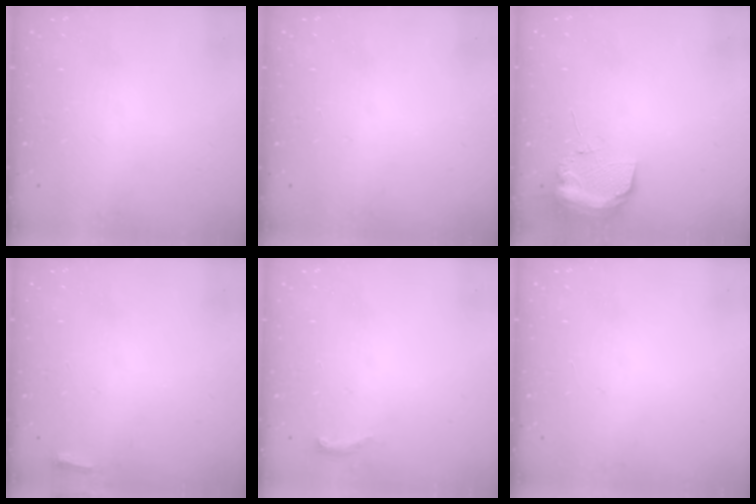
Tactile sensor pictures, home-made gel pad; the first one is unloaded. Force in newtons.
{"total": 0.0}
{"total": 9.5, "press": 9.4, "slide": 1.0}
{"total": 2.7, "press": 2.6, "slide": 0.9}
{"total": 6.9, "press": 2.8, "slide": 6.3}
{"total": 0.0}